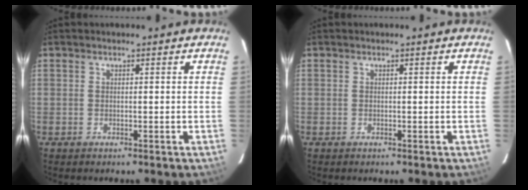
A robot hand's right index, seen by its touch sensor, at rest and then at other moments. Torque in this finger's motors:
{"motor_torque": [0.00, 0.00, 0.01, 0.00]}